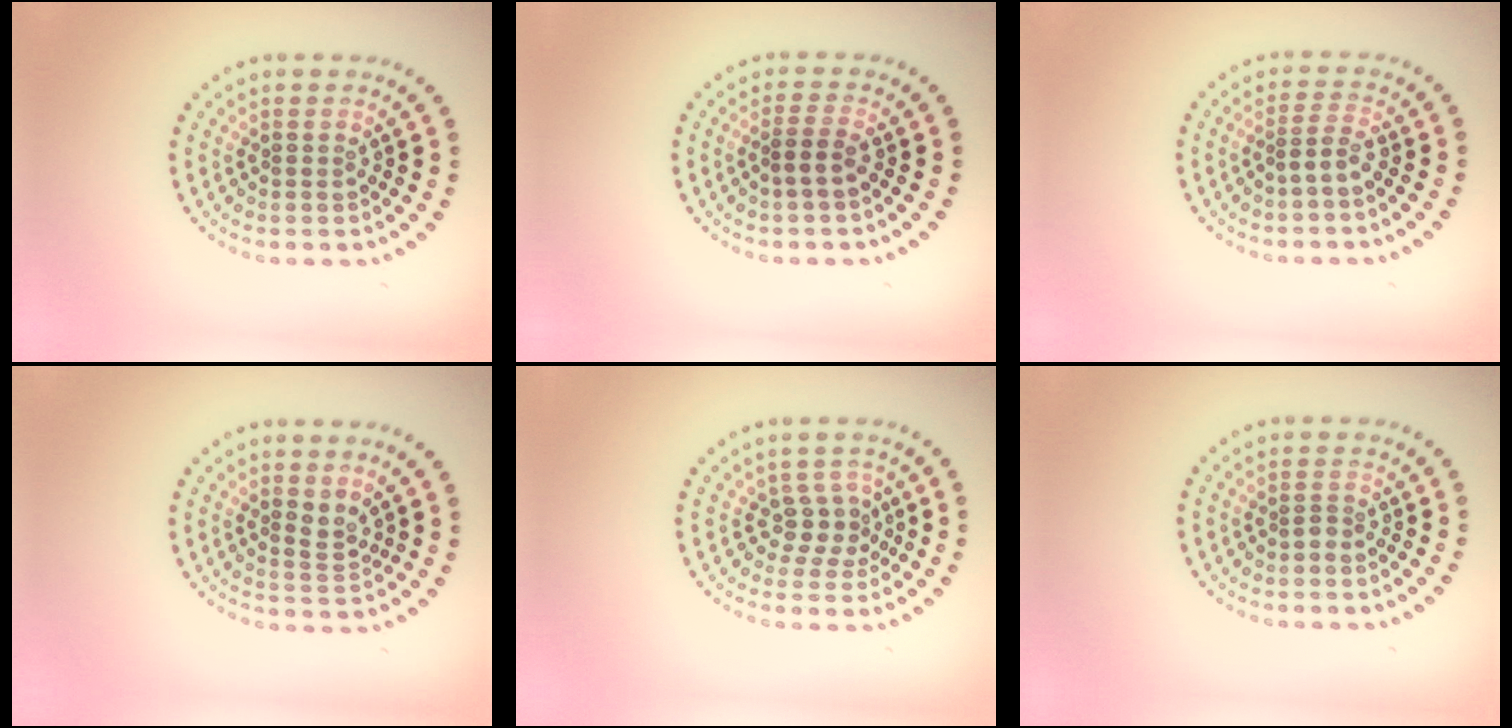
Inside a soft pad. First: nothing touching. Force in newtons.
{"total": 1.6, "press": 1.3, "slide": 0.9}
{"total": 1.6, "press": 1.0, "slide": 1.2}
{"total": 1.7, "press": 1.4, "slide": 1.0}
{"total": 2.2, "press": 1.5, "slide": 1.5}
{"total": 0.9, "press": 0.5, "slide": 0.7}